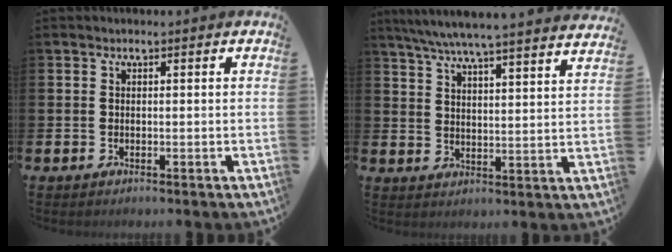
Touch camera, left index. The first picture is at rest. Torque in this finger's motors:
{"motor_torque": [0.96, -1.18, 0.77, 0.21]}